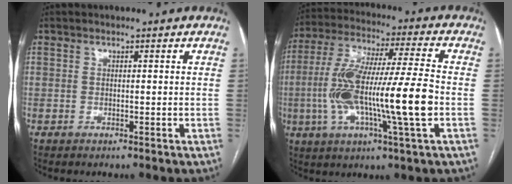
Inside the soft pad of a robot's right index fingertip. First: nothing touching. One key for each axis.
{"total": 17.9, "fx": -3.0, "fy": 0.9, "fz": 17.6, "tx": -0.343, "ty": 0.004, "tz": -0.057}